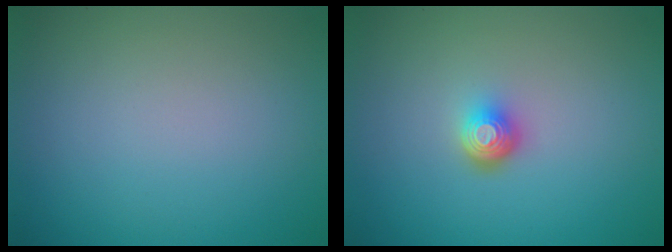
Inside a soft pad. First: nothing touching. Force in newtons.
{"total": 2.3, "press": 1.5, "slide": 1.7}